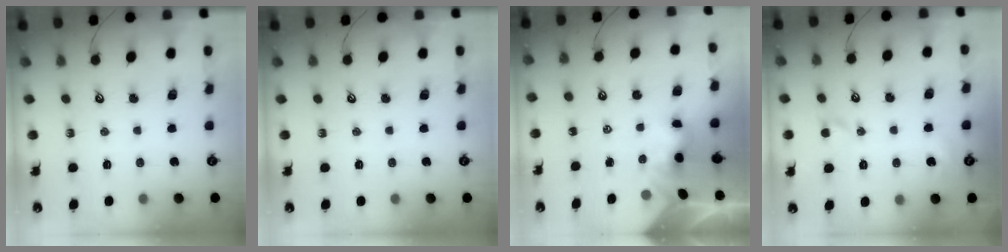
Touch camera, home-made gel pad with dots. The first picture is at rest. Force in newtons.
{"total": 0.0}
{"total": 3.1, "press": 3.1, "slide": 0.4}
{"total": 2.9, "press": 2.8, "slide": 0.6}